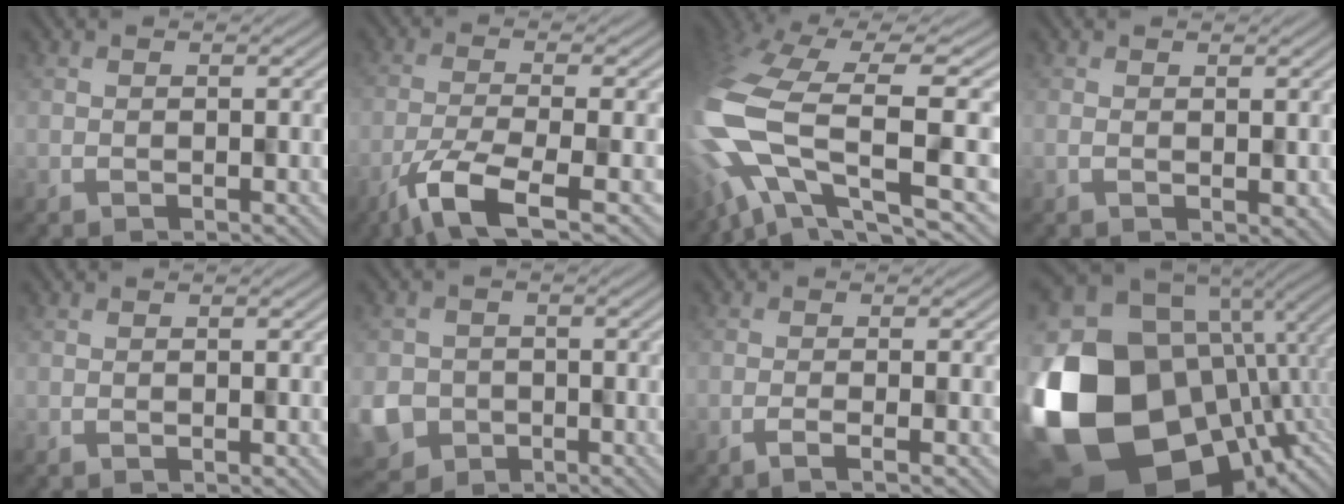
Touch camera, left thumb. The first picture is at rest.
{"total": 8.1, "force": [-4.3, 2.3, 6.5], "torque": [-0.124, -0.011, -0.079]}
{"total": 15.0, "force": [-1.3, 7.1, 13.1], "torque": [-0.331, -0.028, 0.000]}
{"total": 1.1, "force": [0.0, 0.4, 1.1], "torque": [-0.021, 0.000, 0.004]}
{"total": 0.0}
{"total": 5.1, "force": [-2.3, 4.3, 1.3], "torque": [-0.036, -0.020, -0.042]}
{"total": 2.1, "force": [-1.1, 0.2, 1.8], "torque": [-0.020, 0.006, -0.033]}
{"total": 21.5, "force": [-2.1, 15.8, 14.5], "torque": [-0.362, -0.077, 0.020]}